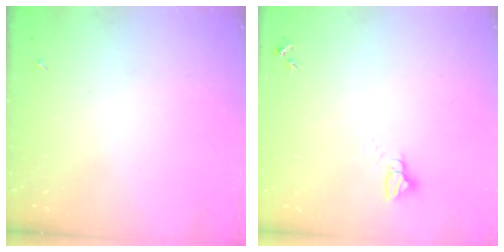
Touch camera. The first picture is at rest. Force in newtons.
{"total": 3.0, "press": 3.0, "slide": 0.1}